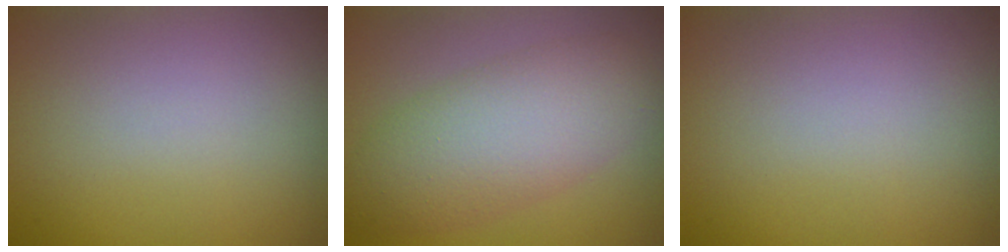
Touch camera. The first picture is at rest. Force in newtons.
{"total": 6.4, "press": 6.4, "slide": 0.3}
{"total": 0.0}